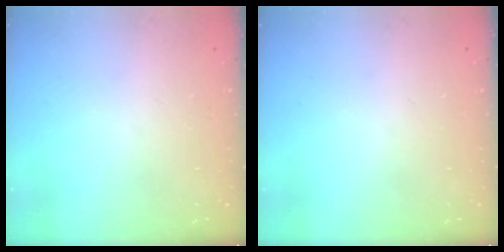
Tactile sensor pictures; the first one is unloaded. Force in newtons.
{"total": 0.0}